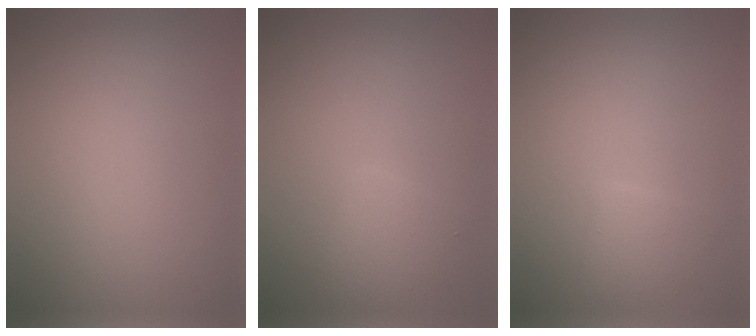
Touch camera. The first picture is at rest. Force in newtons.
{"total": 2.3, "press": 2.3, "slide": 0.1}
{"total": 1.6, "press": 1.6, "slide": 0.0}